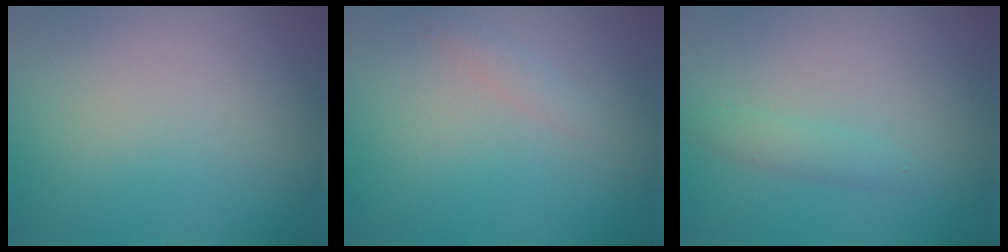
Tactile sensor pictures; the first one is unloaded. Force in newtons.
{"total": 0.8, "press": 0.8, "slide": 0.1}
{"total": 1.3, "press": 1.3, "slide": 0.1}